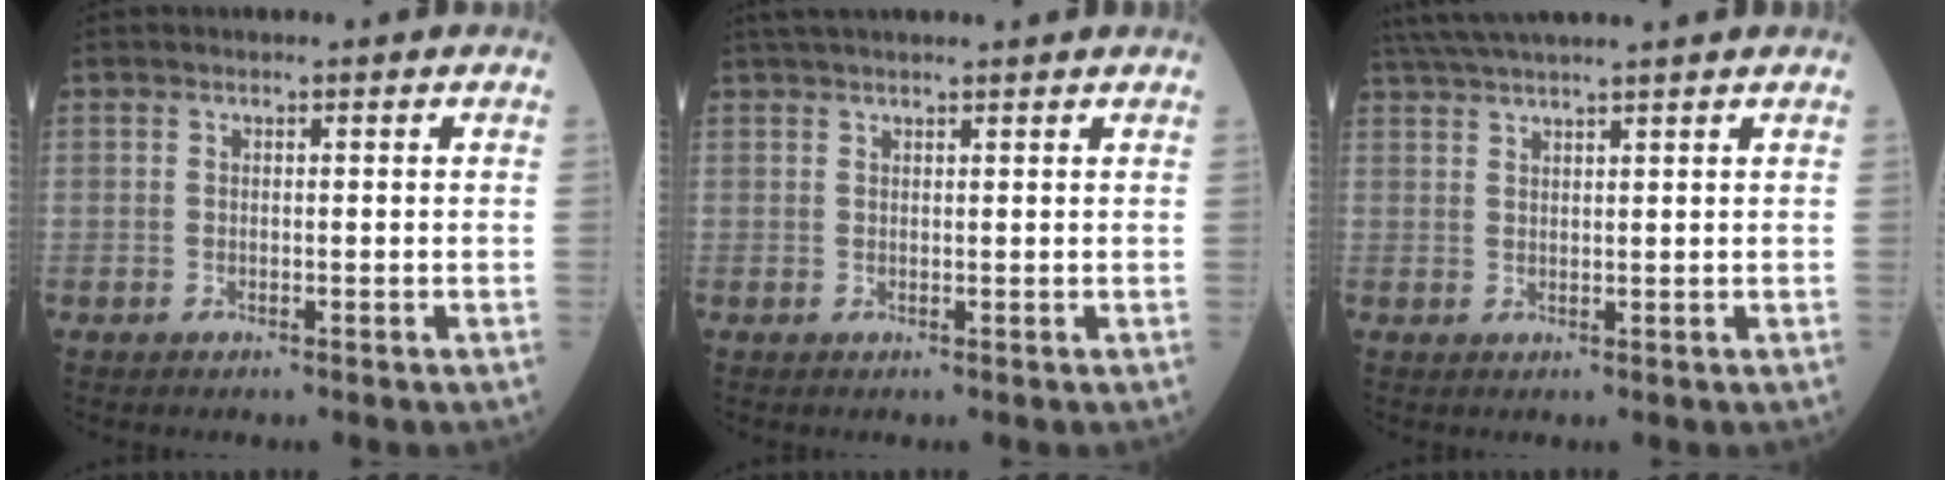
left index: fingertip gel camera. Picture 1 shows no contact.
{"total": 7.0, "force": [6.1, 0.1, 3.3], "torque": [-0.048, 0.033, 0.088]}
{"total": 8.5, "force": [7.4, -1.1, 4.1], "torque": [-0.071, 0.030, 0.117]}